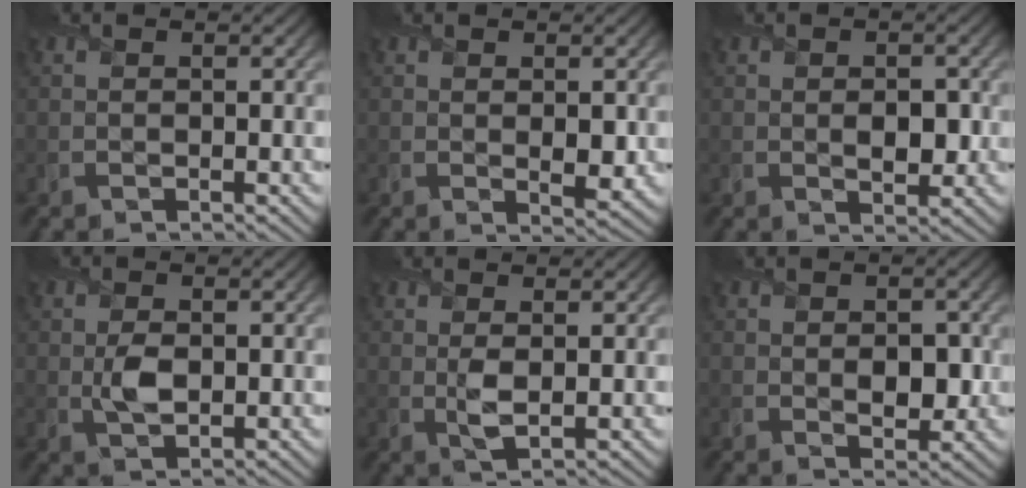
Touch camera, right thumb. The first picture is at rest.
{"total": 2.1, "force": [0.1, 1.0, 1.8], "torque": [-0.033, -0.009, 0.004]}
{"total": 2.9, "force": [-0.3, 1.8, 2.3], "torque": [-0.043, -0.007, -0.007]}
{"total": 3.1, "force": [-0.1, 1.8, 2.5], "torque": [-0.059, -0.003, -0.003]}
{"total": 2.3, "force": [0.4, 0.8, 2.1], "torque": [-0.048, -0.002, 0.011]}
{"total": 3.5, "force": [-0.2, 2.3, 2.7], "torque": [-0.047, -0.007, -0.005]}